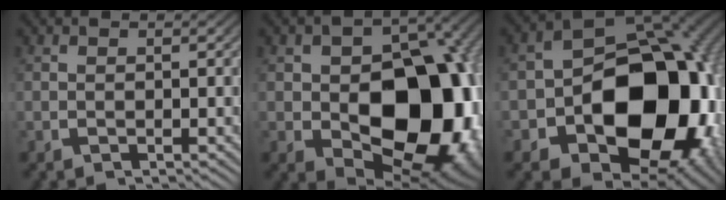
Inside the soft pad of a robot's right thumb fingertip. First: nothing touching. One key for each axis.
{"total": 20.2, "fx": -2.3, "fy": 13.1, "fz": 15.2, "tx": -0.246, "ty": -0.081, "tz": 0.004}
{"total": 22.5, "fx": -3.9, "fy": 14.9, "fz": 16.4, "tx": -0.280, "ty": -0.076, "tz": -0.031}